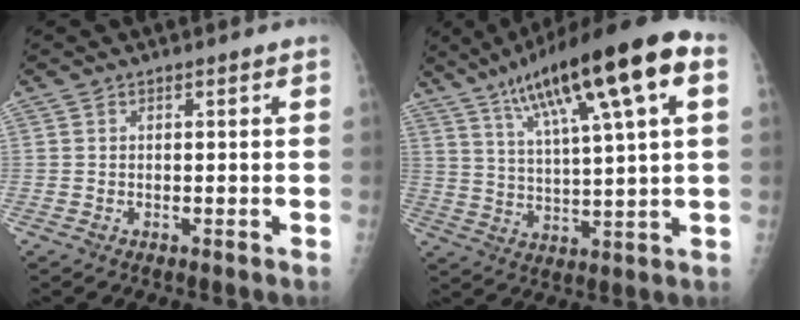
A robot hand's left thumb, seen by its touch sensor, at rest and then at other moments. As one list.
[{"total": 21.1, "force": [10.0, 4.1, 18.2], "torque": [-0.294, 0.005, 0.167]}]